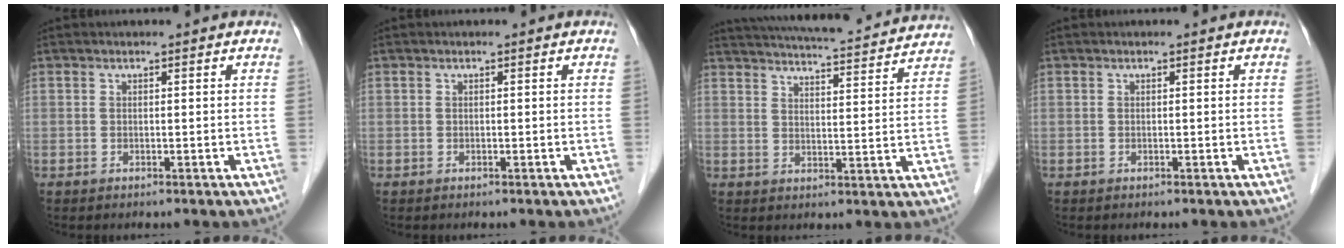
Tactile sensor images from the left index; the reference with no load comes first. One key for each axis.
{"total": 0.0}
{"total": 21.4, "fx": 20.0, "fy": 2.1, "fz": 7.3, "tx": -0.119, "ty": 0.000, "tz": 0.258}
{"total": 0.0}